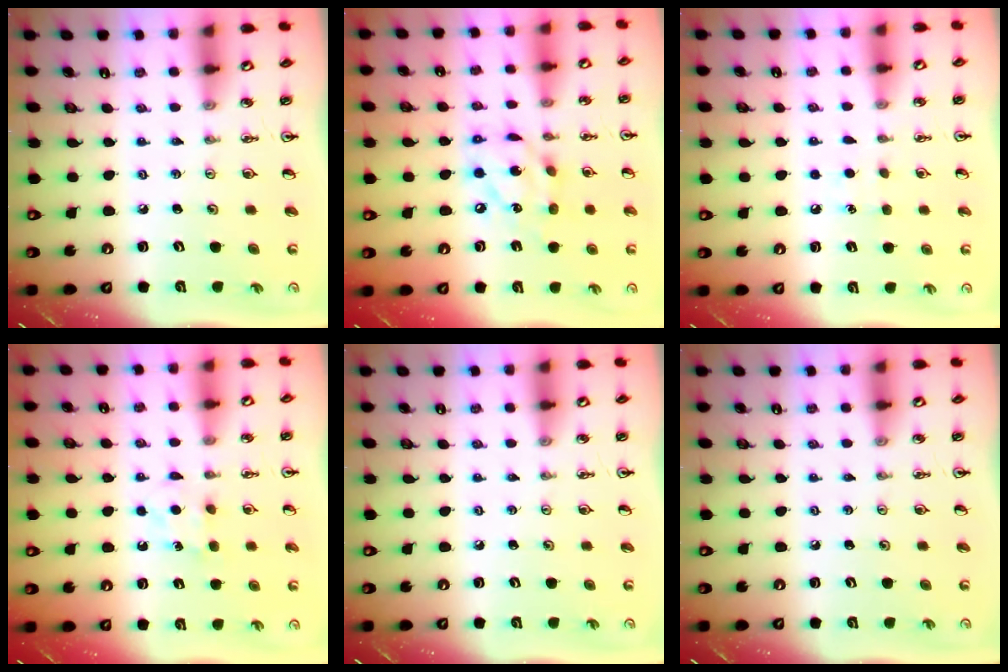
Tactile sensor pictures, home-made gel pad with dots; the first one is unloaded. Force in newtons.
{"total": 12.7, "press": 12.7, "slide": 0.9}
{"total": 5.2, "press": 5.2, "slide": 0.5}
{"total": 5.7, "press": 5.7, "slide": 0.8}
{"total": 0.0}
{"total": 0.0}